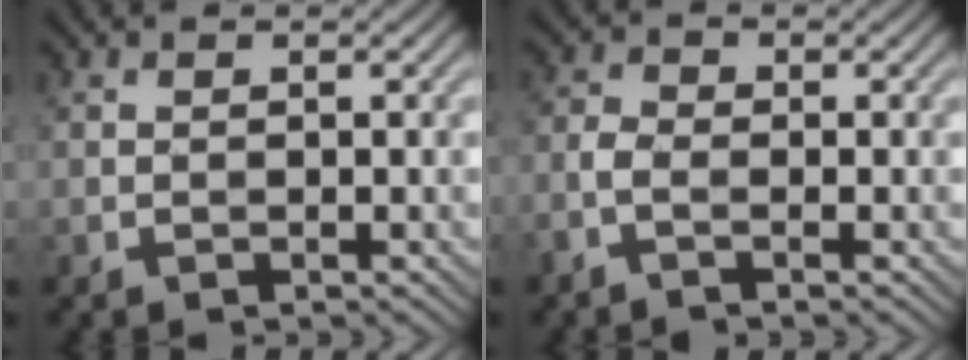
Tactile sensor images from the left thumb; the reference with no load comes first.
{"total": 2.2, "force": [-1.3, 1.0, 1.6], "torque": [-0.043, 0.005, -0.034]}